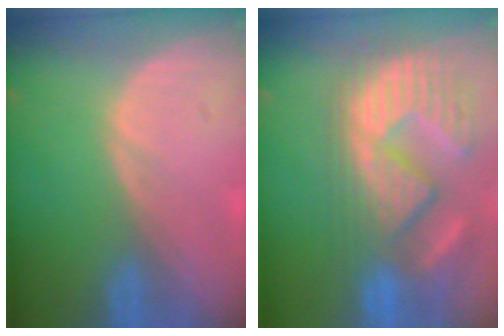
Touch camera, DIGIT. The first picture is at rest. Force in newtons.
{"total": 14.0, "press": 12.2, "slide": 6.7}